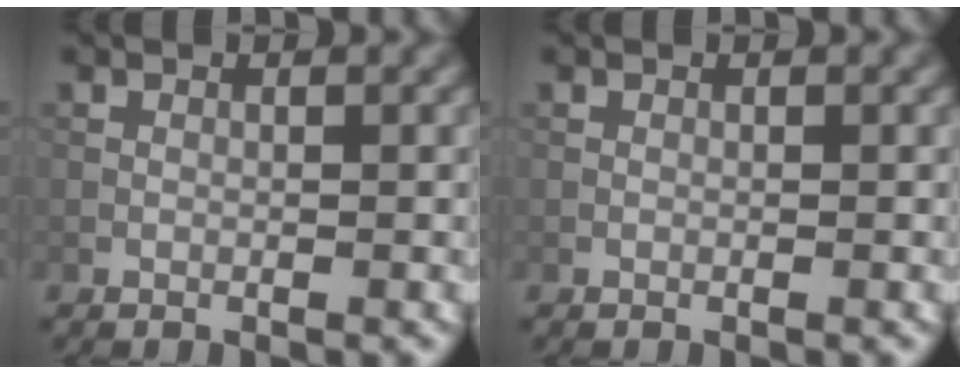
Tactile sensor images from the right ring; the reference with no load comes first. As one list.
[{"total": 0.0}]